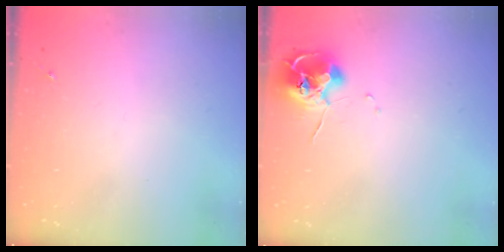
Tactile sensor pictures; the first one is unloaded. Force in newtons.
{"total": 9.8, "press": 9.8, "slide": 0.5}